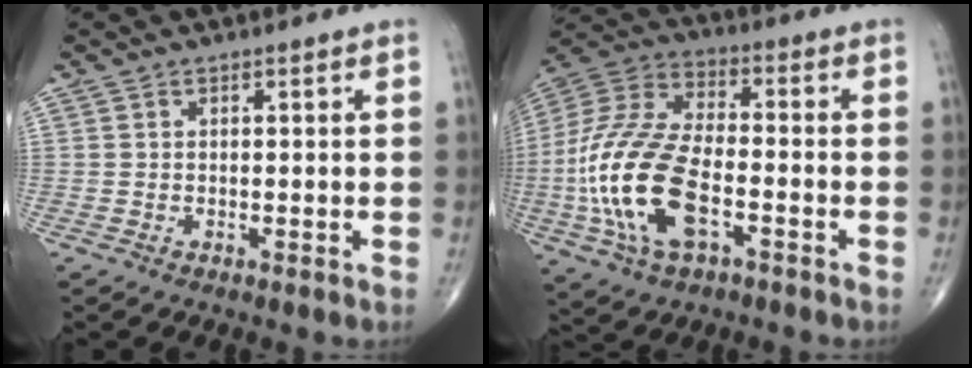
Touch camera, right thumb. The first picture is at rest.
{"total": 20.8, "force": [-5.4, 10.3, 17.2], "torque": [-0.377, 0.020, -0.098]}